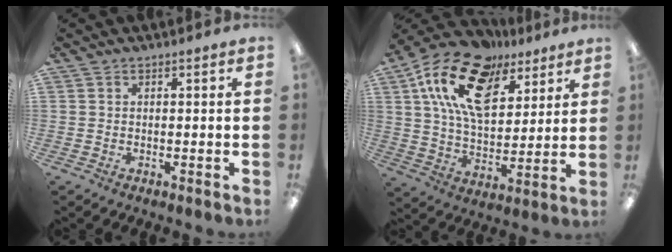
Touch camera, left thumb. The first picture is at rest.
{"total": 19.8, "force": [10.8, 10.7, 12.6], "torque": [-0.233, -0.042, 0.193]}